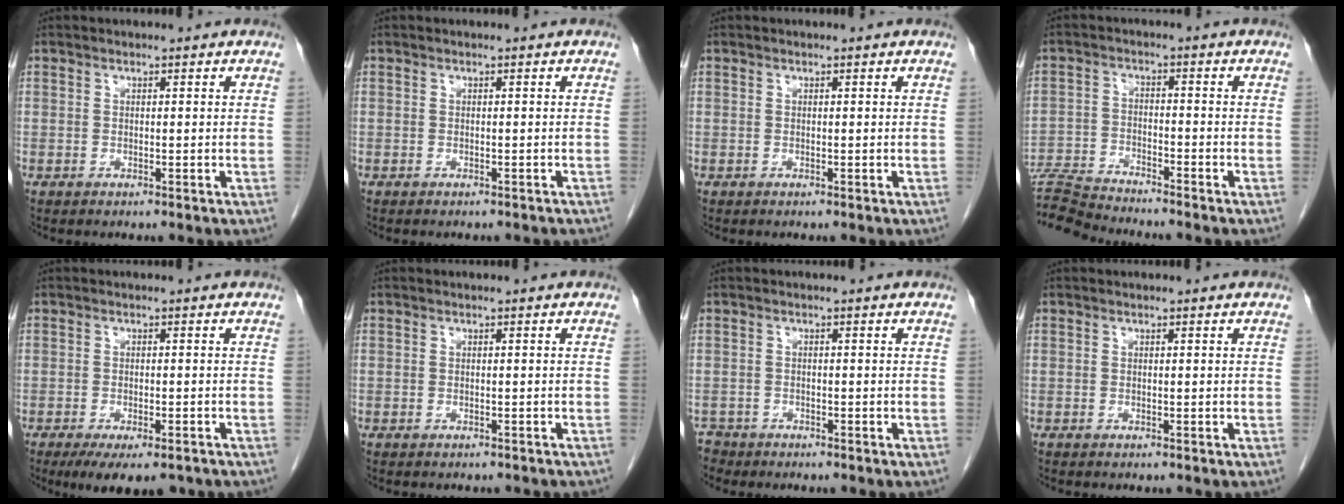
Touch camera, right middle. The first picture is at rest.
{"total": 4.1, "force": [-3.6, 1.2, 1.5], "torque": [-0.020, -0.006, -0.038]}
{"total": 0.0}
{"total": 8.4, "force": [-8.3, -0.9, 1.0], "torque": [-0.019, -0.005, -0.155]}
{"total": 8.4, "force": [-6.1, 2.7, 5.1], "torque": [-0.065, -0.011, -0.087]}
{"total": 4.3, "force": [-3.8, 1.4, 1.6], "torque": [-0.020, -0.003, -0.040]}
{"total": 2.0, "force": [-1.8, 0.8, -0.5], "torque": [0.004, -0.002, -0.034]}
{"total": 0.0}